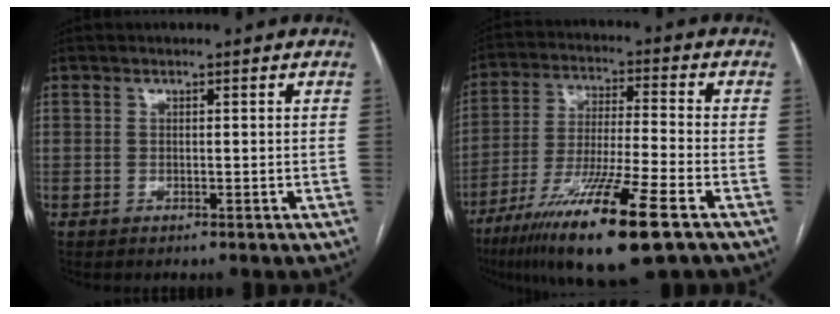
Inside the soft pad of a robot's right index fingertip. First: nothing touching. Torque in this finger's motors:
{"motor_torque": [1.14, -0.59, 1.01, 0.21]}